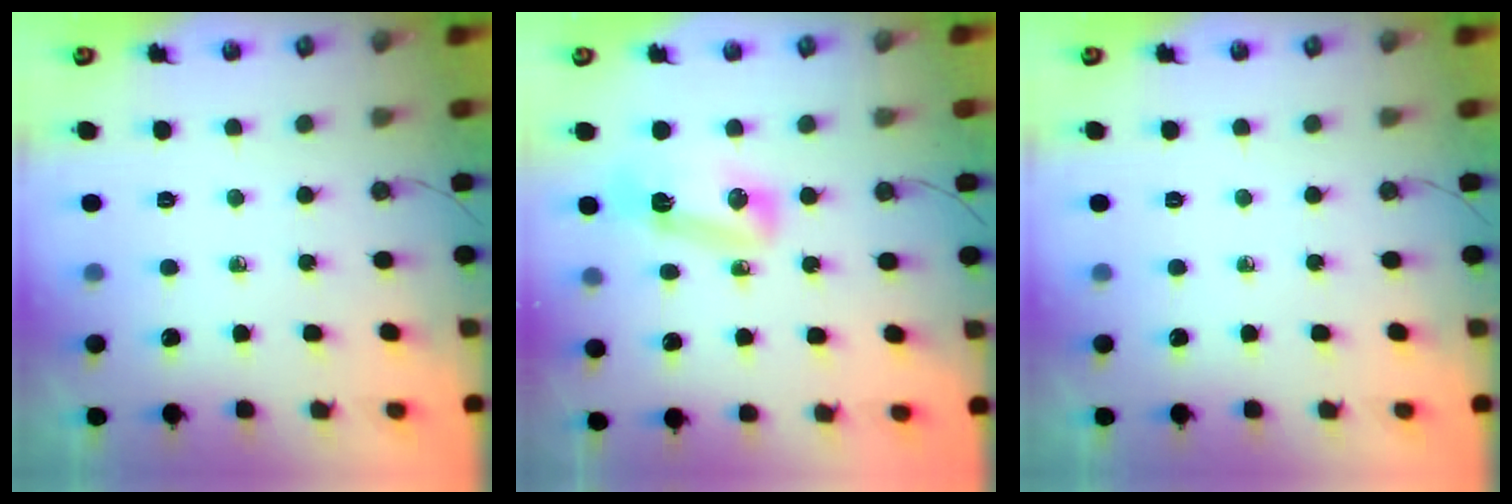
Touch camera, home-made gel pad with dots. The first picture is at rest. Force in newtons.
{"total": 8.1, "press": 8.1, "slide": 0.5}
{"total": 0.0}